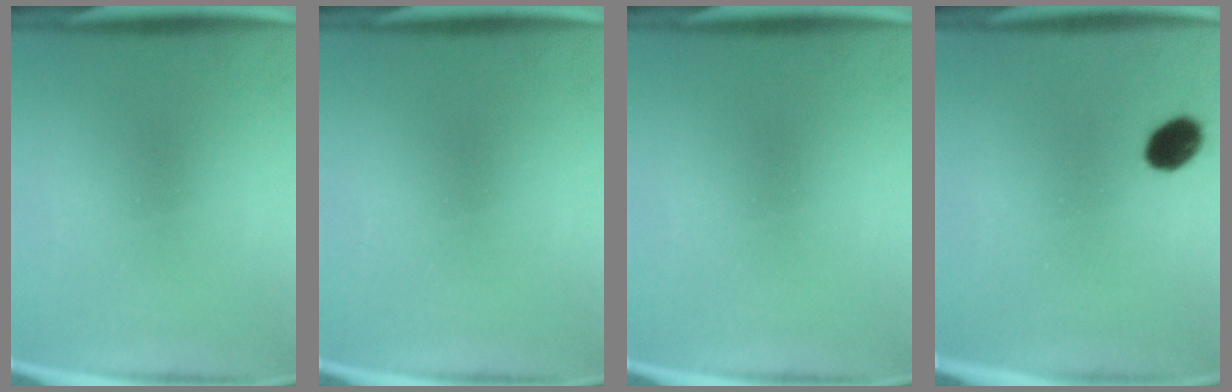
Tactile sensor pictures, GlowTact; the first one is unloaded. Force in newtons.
{"total": 0.0}
{"total": 0.0}
{"total": 5.8}